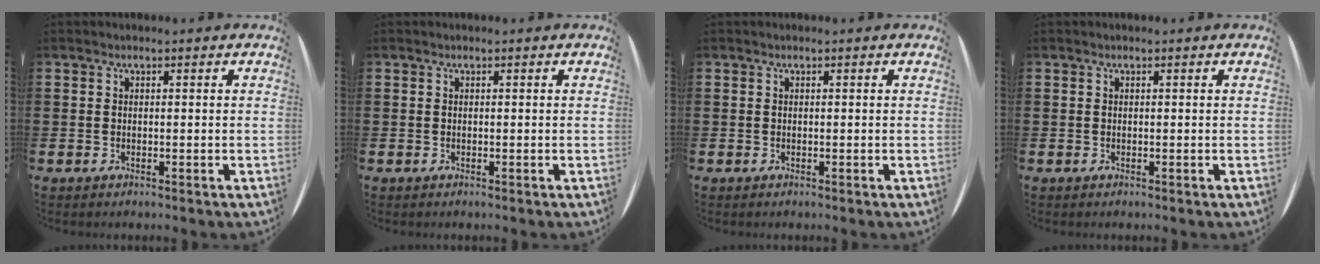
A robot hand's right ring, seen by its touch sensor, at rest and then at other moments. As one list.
[{"total": 0.0}, {"total": 0.0}, {"total": 0.0}]